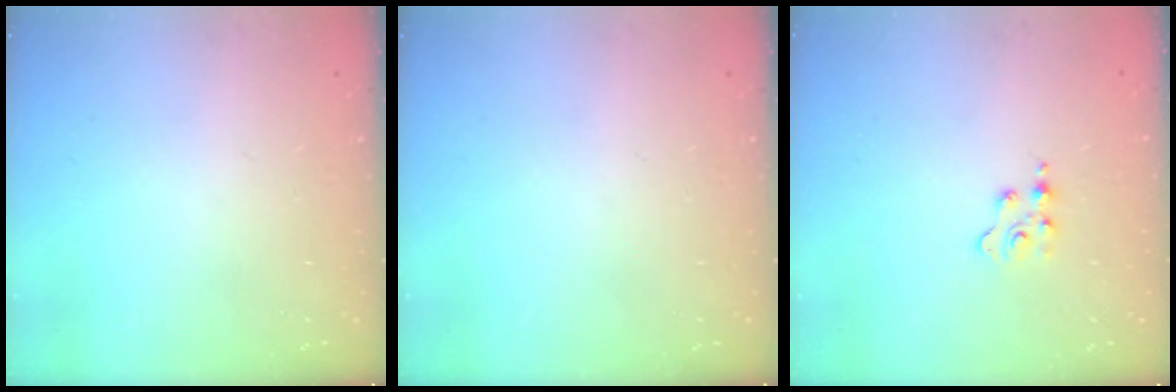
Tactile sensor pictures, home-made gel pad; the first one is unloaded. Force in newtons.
{"total": 0.0}
{"total": 2.5, "press": 2.5, "slide": 0.4}